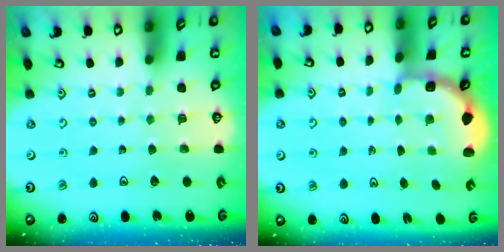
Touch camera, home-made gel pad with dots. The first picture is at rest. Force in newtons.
{"total": 2.7, "press": 2.4, "slide": 1.4}